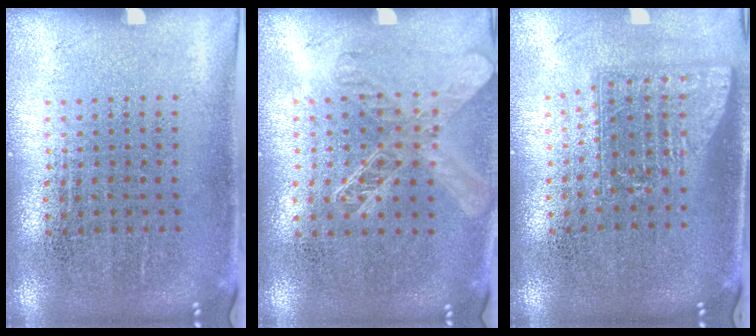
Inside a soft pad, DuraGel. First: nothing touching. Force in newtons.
{"total": 1.3, "press": 1.2, "slide": 0.5}
{"total": 1.6, "press": 1.2, "slide": 1.0}